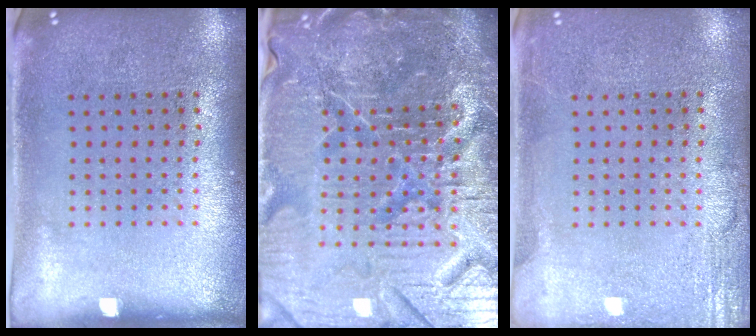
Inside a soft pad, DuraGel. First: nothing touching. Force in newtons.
{"total": 7.3, "press": 6.5, "slide": 3.4}
{"total": 2.6, "press": 2.6, "slide": 0.3}